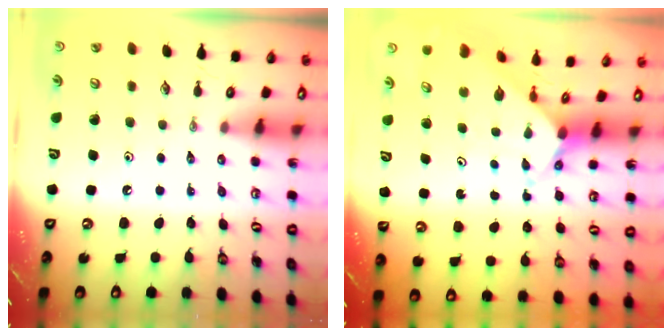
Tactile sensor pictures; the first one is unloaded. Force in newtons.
{"total": 3.1, "press": 3.1, "slide": 0.3}